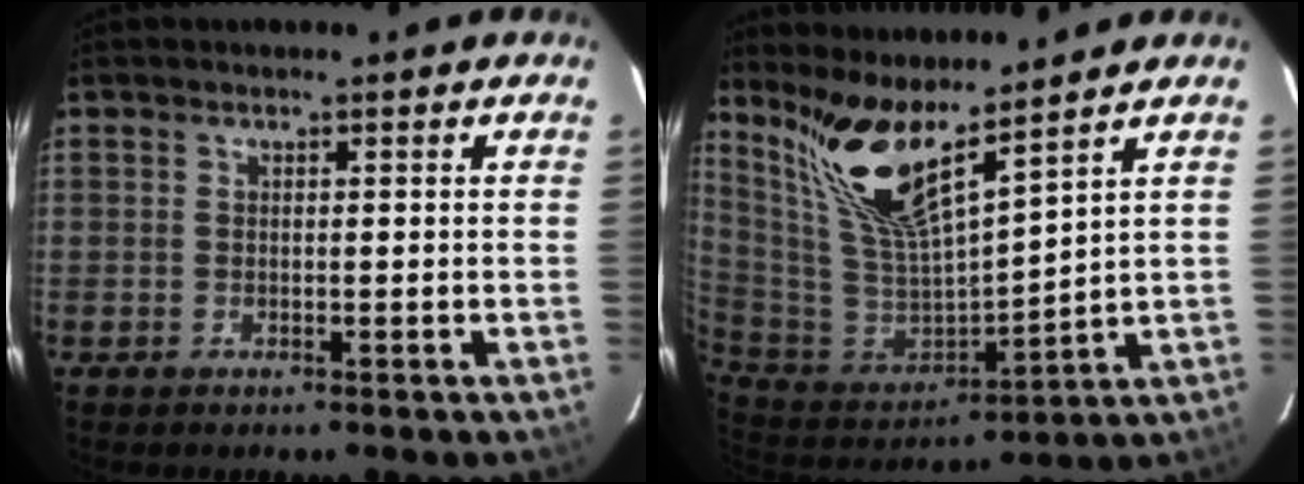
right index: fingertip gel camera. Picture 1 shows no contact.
{"total": 14.9, "force": [11.2, 2.3, 9.5], "torque": [-0.177, -0.015, 0.233]}